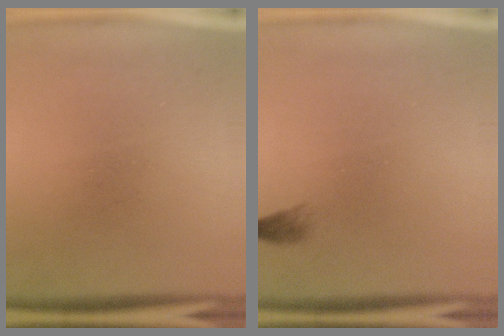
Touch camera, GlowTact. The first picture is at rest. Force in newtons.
{"total": 1.0}